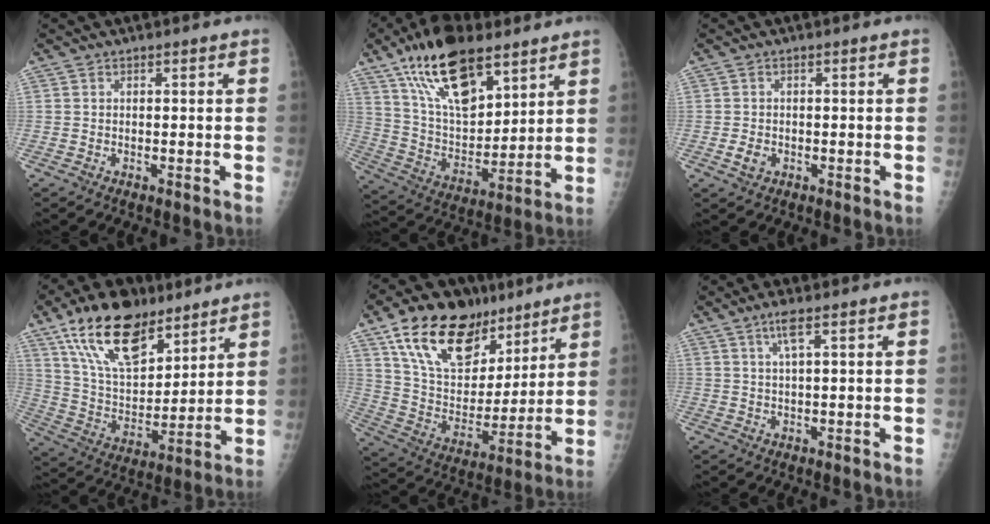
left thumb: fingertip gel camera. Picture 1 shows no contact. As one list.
[{"total": 20.1, "force": [12.5, 9.2, 12.8], "torque": [-0.190, -0.054, 0.233]}, {"total": 2.2, "force": [-0.6, 1.7, 1.3], "torque": [-0.020, 0.001, -0.008]}, {"total": 20.1, "force": [12.9, 9.8, 11.9], "torque": [-0.172, -0.048, 0.241]}, {"total": 22.7, "force": [13.8, 13.1, 12.4], "torque": [-0.175, -0.039, 0.247]}, {"total": 3.3, "force": [1.7, 0.3, 2.8], "torque": [-0.065, -0.002, 0.038]}]